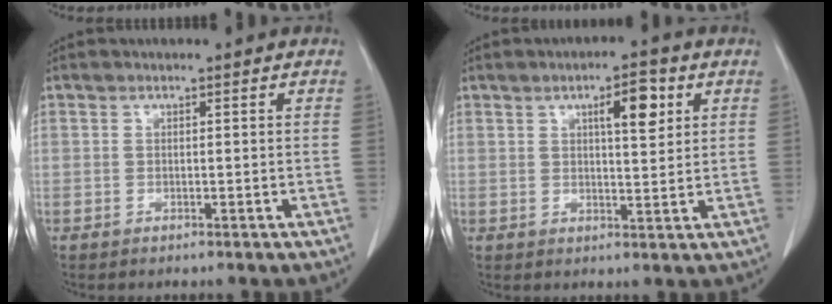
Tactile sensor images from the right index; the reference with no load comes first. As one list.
[{"total": 5.8, "force": [2.4, 1.4, 5.1], "torque": [-0.078, 0.003, 0.036]}]